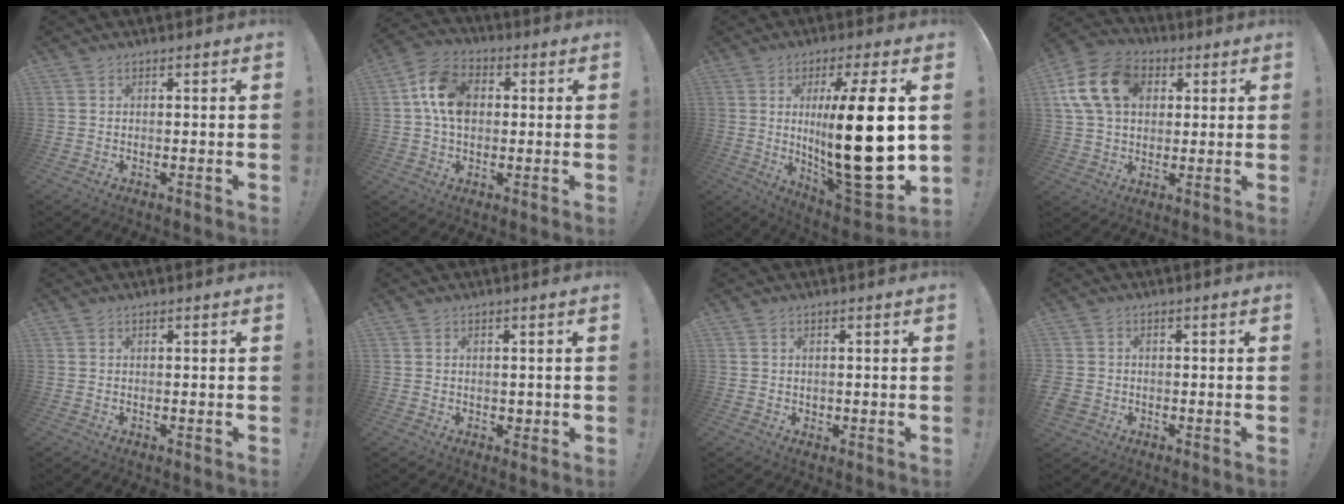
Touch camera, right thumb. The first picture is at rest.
{"total": 12.6, "force": [2.0, 9.3, 8.3], "torque": [-0.147, 0.011, 0.041]}
{"total": 23.8, "force": [2.1, 5.0, 23.1], "torque": [-0.400, -0.032, 0.028]}
{"total": 16.6, "force": [4.9, 12.4, 9.8], "torque": [-0.170, 0.000, 0.098]}
{"total": 0.0}
{"total": 1.7, "force": [0.2, 1.5, 0.6], "torque": [-0.010, 0.002, 0.005]}
{"total": 1.0, "force": [0.2, 0.9, 0.3], "torque": [-0.005, 0.003, 0.002]}
{"total": 3.1, "force": [-1.0, 2.6, 1.2], "torque": [-0.027, 0.005, -0.017]}